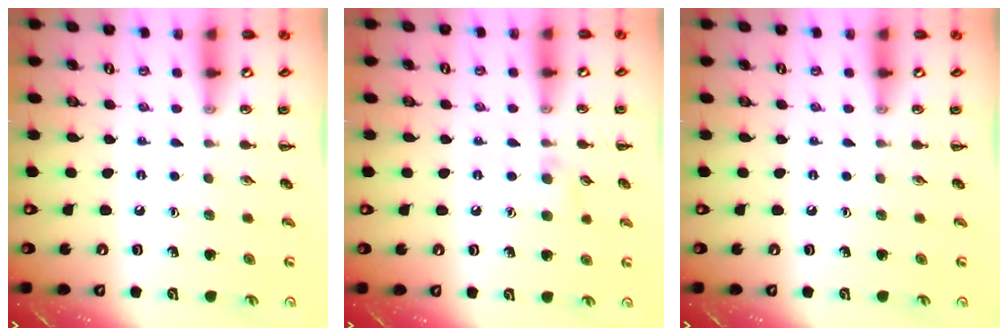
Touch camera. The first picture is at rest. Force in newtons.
{"total": 6.2, "press": 5.9, "slide": 2.0}
{"total": 0.0}